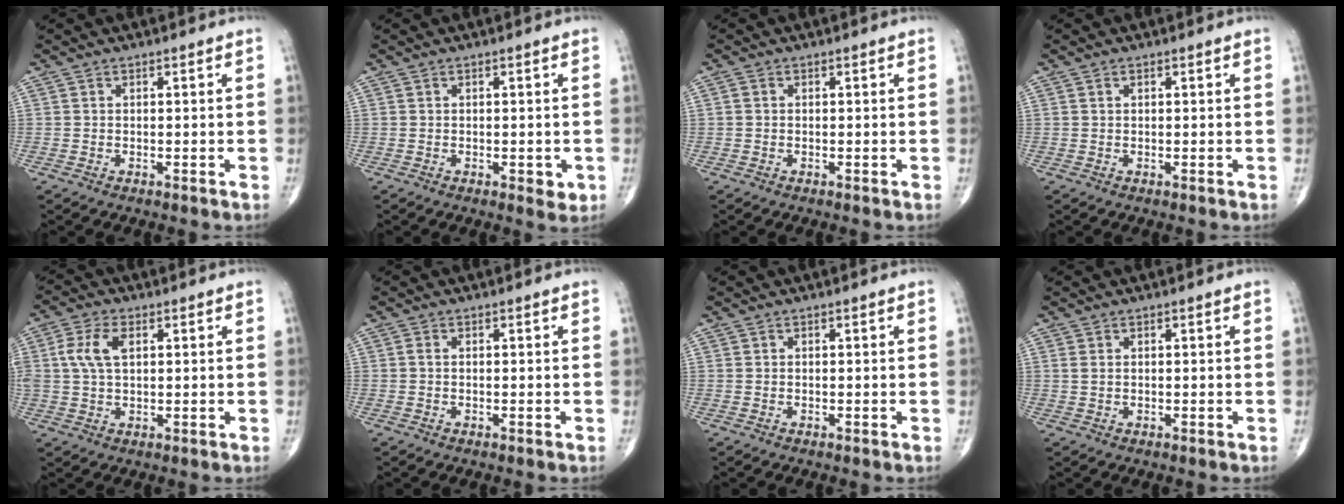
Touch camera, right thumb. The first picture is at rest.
{"total": 2.3, "force": [-0.5, 1.0, 2.0], "torque": [-0.014, -0.004, -0.004]}
{"total": 0.7, "force": [0.0, 0.6, 0.4], "torque": [-0.007, 0.000, -0.001]}
{"total": 0.5, "force": [0.2, 0.3, 0.4], "torque": [-0.009, 0.002, 0.005]}
{"total": 6.8, "force": [1.6, 3.7, 5.4], "torque": [-0.125, 0.008, 0.031]}
{"total": 0.8, "force": [0.0, 0.5, 0.6], "torque": [-0.012, 0.000, -0.002]}
{"total": 0.0}
{"total": 0.9, "force": [0.3, 0.5, 0.6], "torque": [-0.017, 0.003, 0.010]}